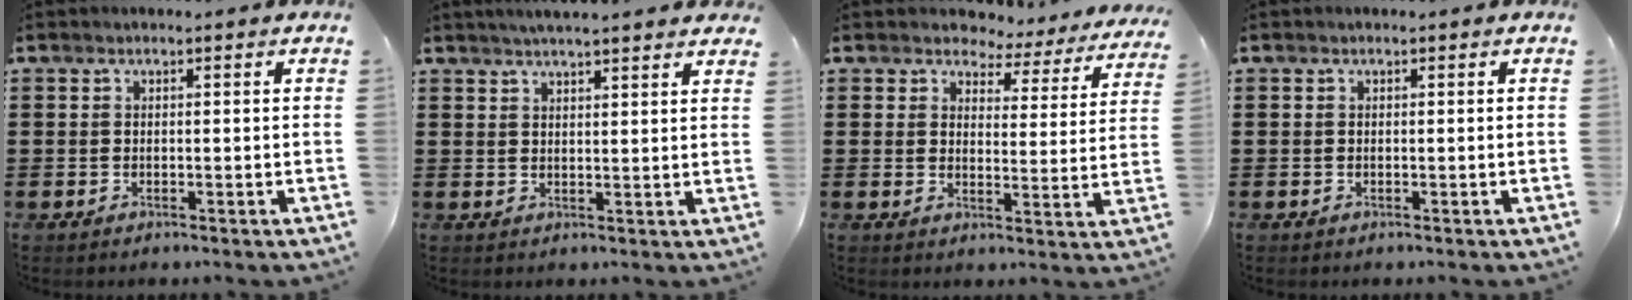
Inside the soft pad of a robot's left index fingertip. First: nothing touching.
{"total": 2.7, "force": [2.6, -0.3, 0.9], "torque": [-0.024, -0.004, 0.047]}
{"total": 4.0, "force": [3.7, 1.2, 0.5], "torque": [-0.025, -0.026, 0.061]}
{"total": 0.0}